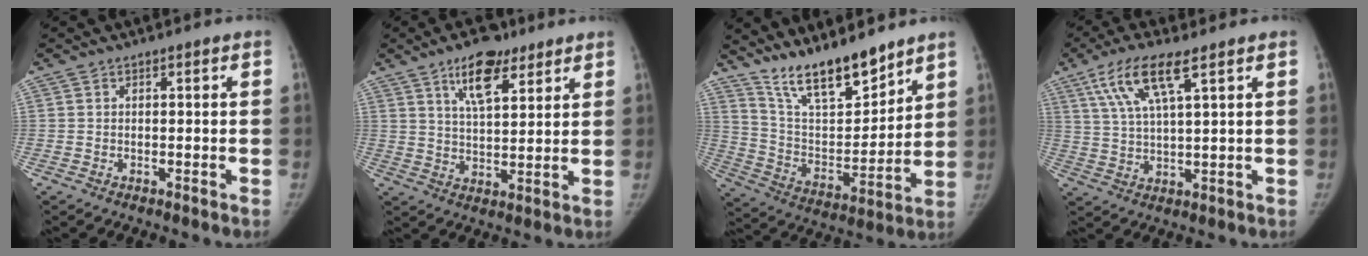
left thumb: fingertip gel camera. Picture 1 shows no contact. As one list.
[{"total": 9.9, "force": [6.0, 4.1, 6.7], "torque": [-0.092, -0.033, 0.102]}, {"total": 15.5, "force": [13.0, 4.0, 7.6], "torque": [-0.097, -0.084, 0.242]}, {"total": 9.8, "force": [5.1, 2.1, 8.1], "torque": [-0.176, -0.010, 0.104]}]